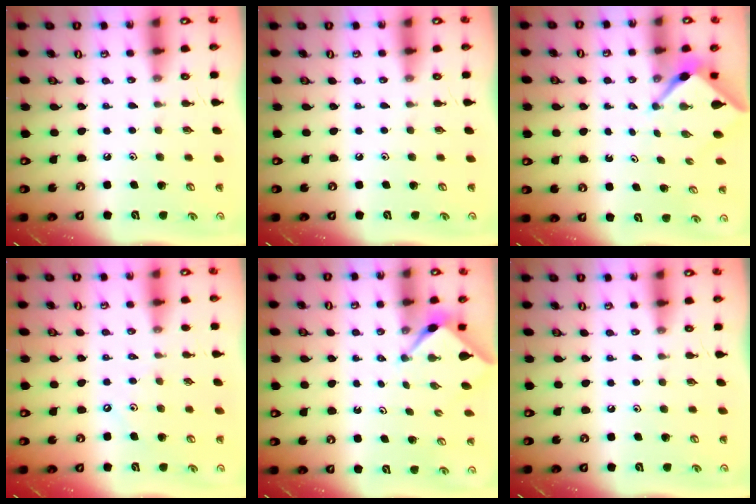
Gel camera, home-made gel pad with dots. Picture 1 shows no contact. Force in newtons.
{"total": 0.0}
{"total": 2.6, "press": 2.6, "slide": 0.2}
{"total": 2.1, "press": 2.0, "slide": 0.3}
{"total": 2.4, "press": 2.4, "slide": 0.1}
{"total": 0.0}